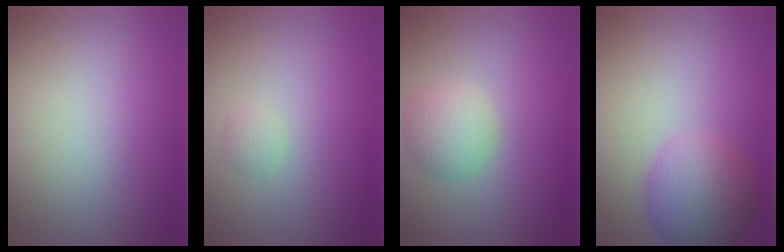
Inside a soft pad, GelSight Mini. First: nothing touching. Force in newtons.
{"total": 0.8, "press": 0.8, "slide": 0.0}
{"total": 2.9, "press": 2.9, "slide": 0.1}
{"total": 5.4, "press": 5.4, "slide": 0.3}